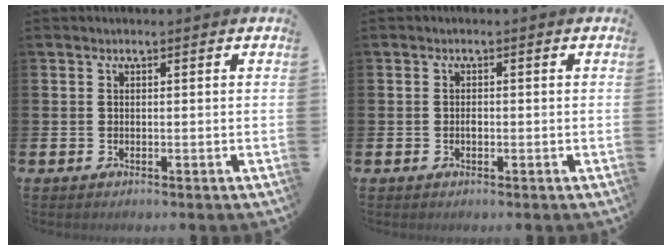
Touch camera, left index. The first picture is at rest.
{"total": 0.7, "force": [-0.2, 0.4, 0.6], "torque": [-0.010, 0.000, -0.005]}